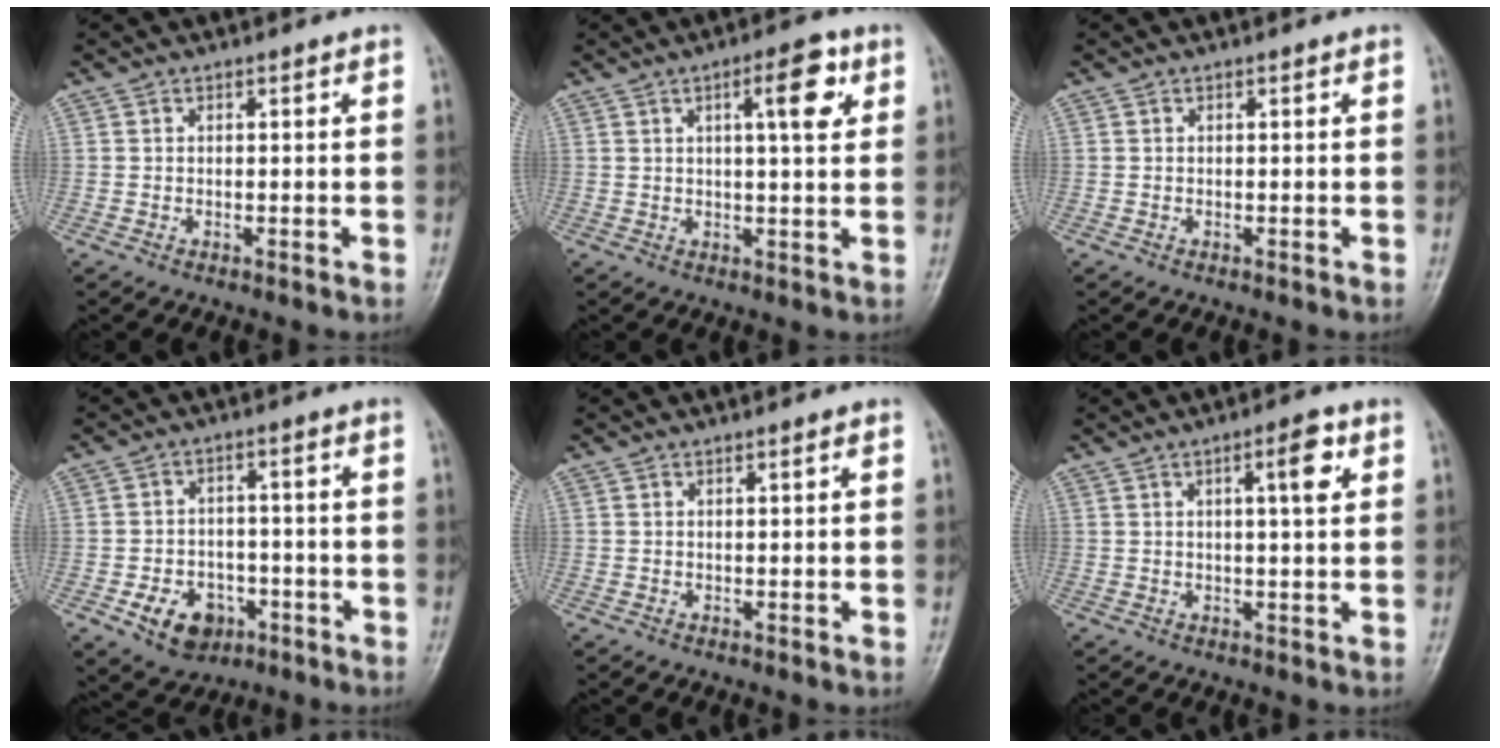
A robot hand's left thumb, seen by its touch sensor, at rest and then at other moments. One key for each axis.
{"total": 7.2, "fx": 2.8, "fy": 2.2, "fz": 6.3, "tx": -0.078, "ty": -0.005, "tz": 0.034}
{"total": 0.0}
{"total": 8.9, "fx": -3.7, "fy": 6.7, "fz": 4.5, "tx": -0.046, "ty": 0.027, "tz": -0.051}
{"total": 0.7, "fx": 0.3, "fy": 0.1, "fz": 0.6, "tx": -0.010, "ty": 0.001, "tz": 0.004}
{"total": 5.2, "fx": 1.9, "fy": 1.3, "fz": 4.6, "tx": -0.065, "ty": -0.001, "tz": 0.028}